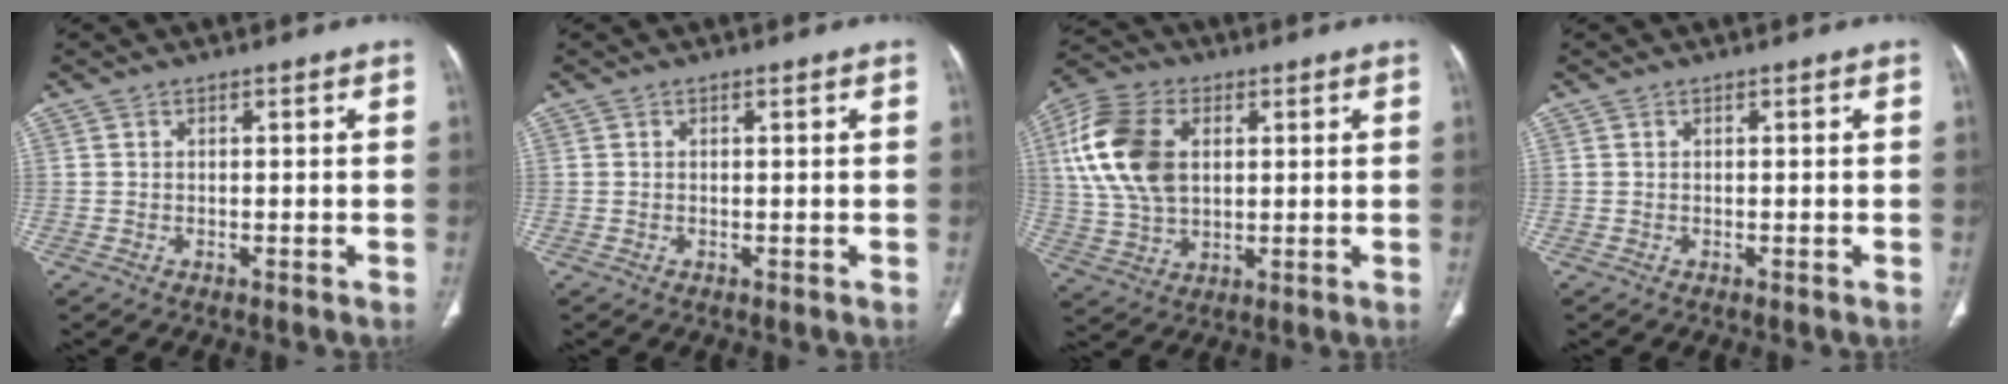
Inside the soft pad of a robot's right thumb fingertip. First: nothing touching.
{"total": 0.0}
{"total": 15.4, "force": [3.4, 10.0, 11.2], "torque": [-0.226, 0.006, 0.065]}
{"total": 0.0}